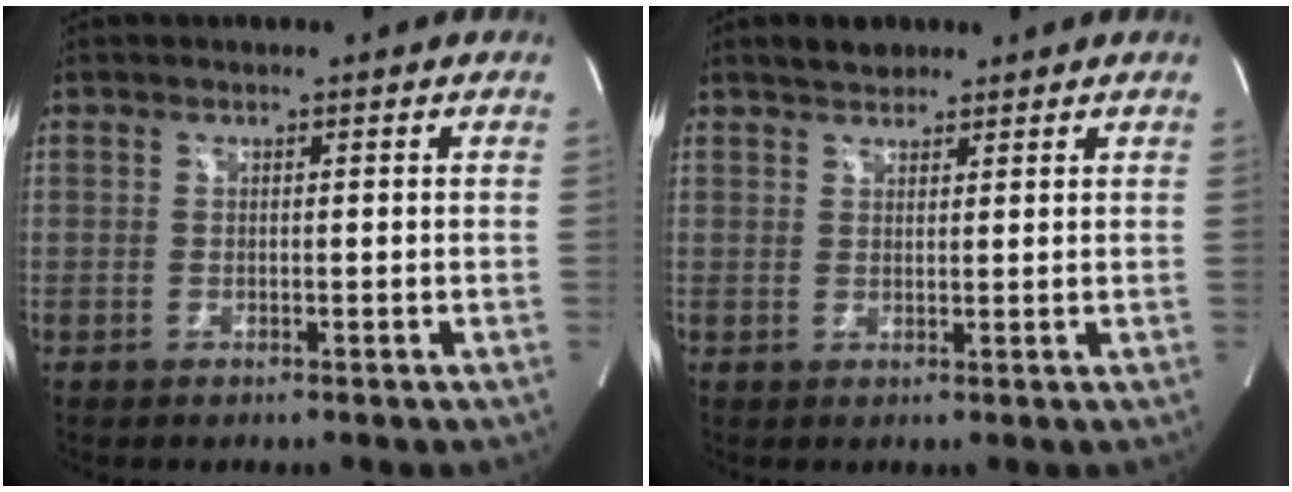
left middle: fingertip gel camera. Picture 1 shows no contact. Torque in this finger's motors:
{"motor_torque": [0.03, -0.02, -0.06, -0.01]}